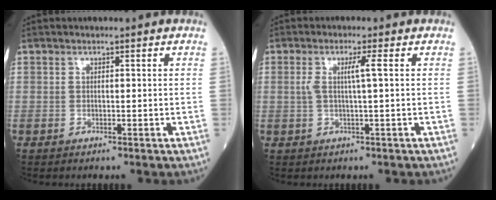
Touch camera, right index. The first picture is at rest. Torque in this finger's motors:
{"motor_torque": [0.35, 0.07, 0.05, 0.06]}